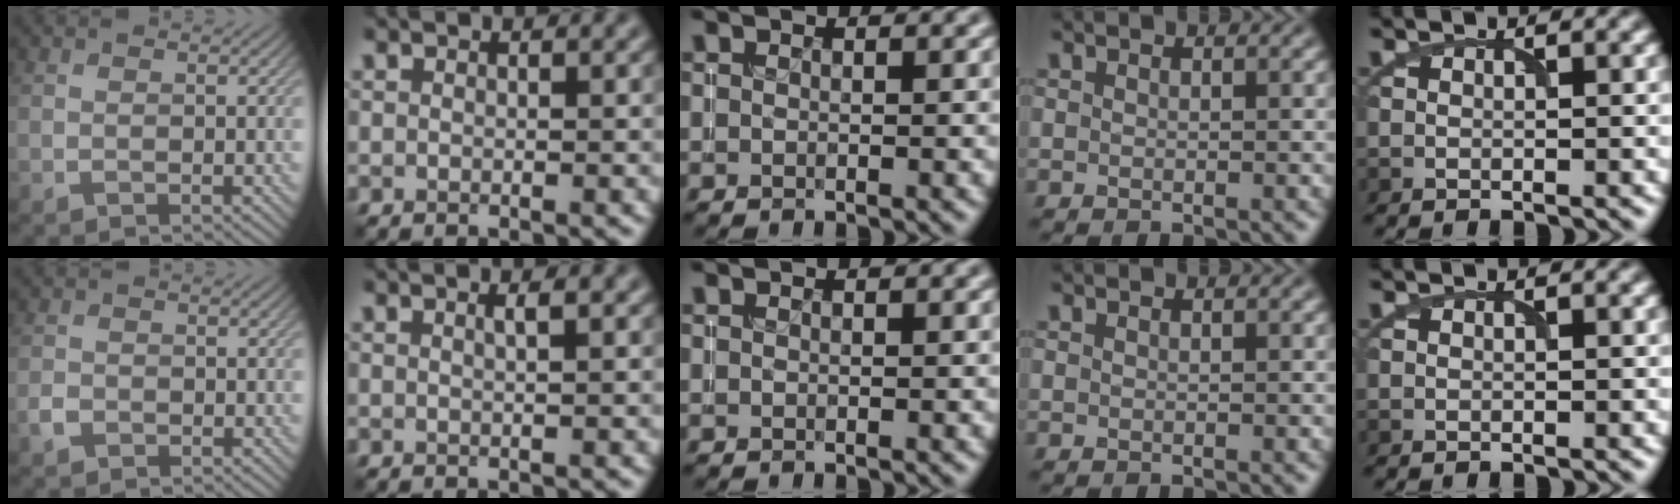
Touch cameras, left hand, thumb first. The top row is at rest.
{"thumb": {"total": 1.6, "force": [-1.0, 1.1, 0.6], "torque": [-0.012, 0.000, -0.023]}, "index": {"total": 1.2, "force": [0.5, 0.3, 1.0], "torque": [-0.010, 0.003, 0.002]}}